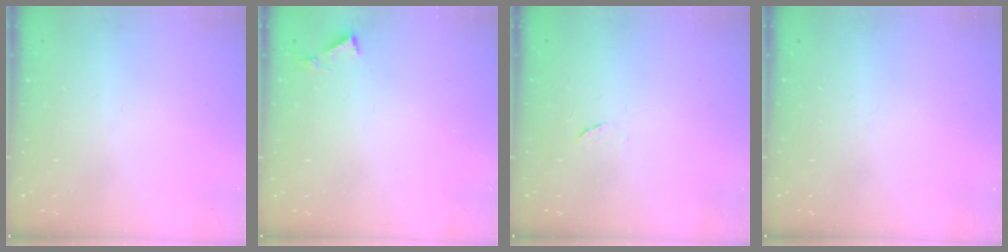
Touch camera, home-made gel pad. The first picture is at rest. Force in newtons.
{"total": 4.1, "press": 4.1, "slide": 0.5}
{"total": 4.8, "press": 4.8, "slide": 0.5}
{"total": 0.0}